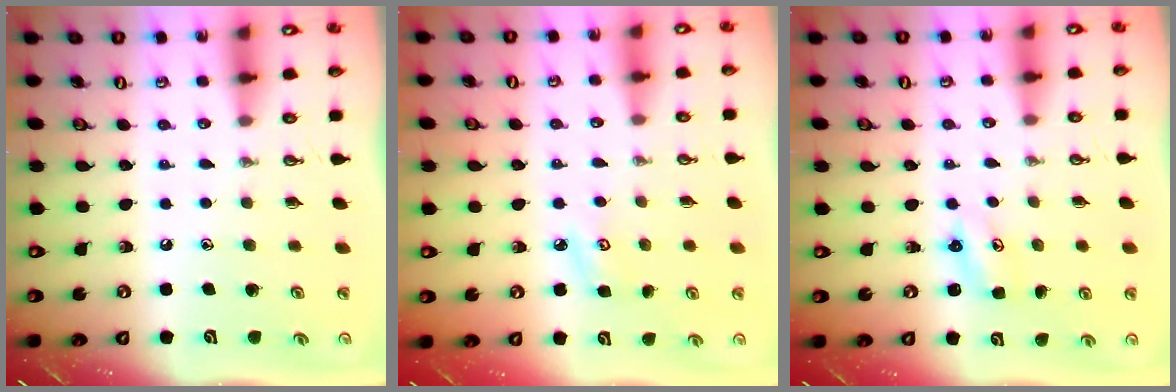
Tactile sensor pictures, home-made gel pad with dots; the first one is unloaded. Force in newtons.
{"total": 4.2, "press": 4.1, "slide": 0.4}
{"total": 2.8, "press": 2.8, "slide": 0.3}